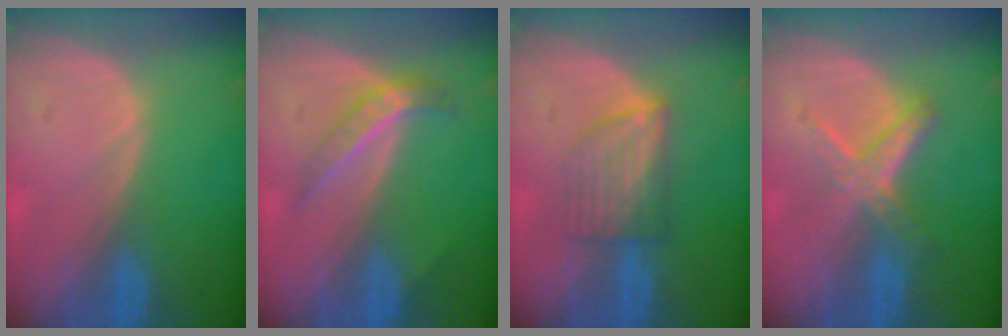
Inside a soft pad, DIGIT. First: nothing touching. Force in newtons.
{"total": 4.3, "press": 4.0, "slide": 1.6}
{"total": 6.0, "press": 5.6, "slide": 2.2}
{"total": 5.7, "press": 5.4, "slide": 1.7}